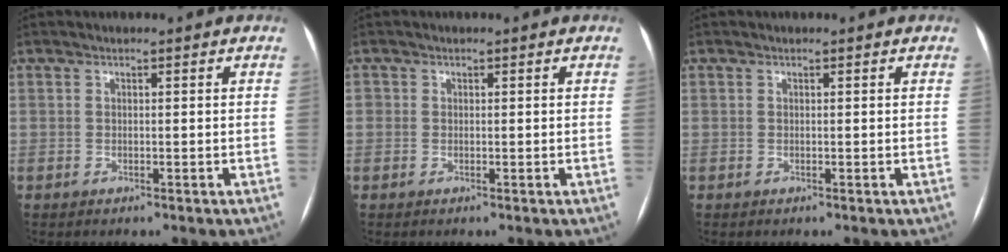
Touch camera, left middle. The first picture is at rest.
{"total": 0.7, "force": [0.0, 0.7, 0.1], "torque": [0.004, 0.003, -0.002]}
{"total": 0.0}